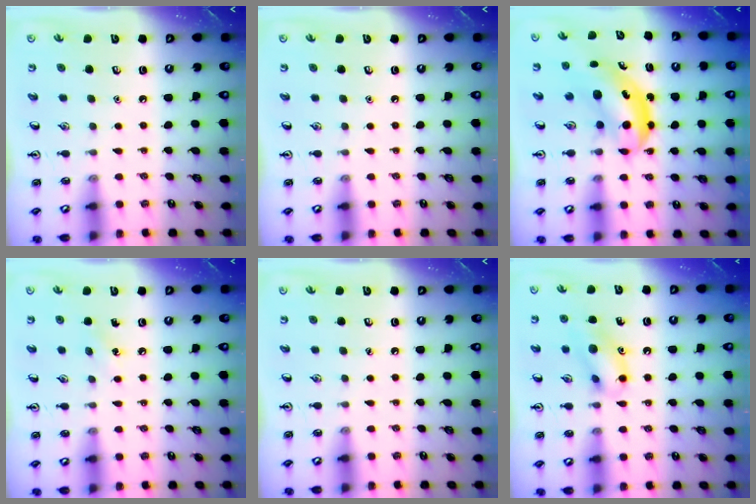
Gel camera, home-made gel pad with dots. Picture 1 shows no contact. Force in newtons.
{"total": 0.0}
{"total": 5.6, "press": 5.5, "slide": 1.2}
{"total": 4.9, "press": 4.6, "slide": 1.7}
{"total": 0.0}
{"total": 11.5, "press": 11.3, "slide": 2.2}